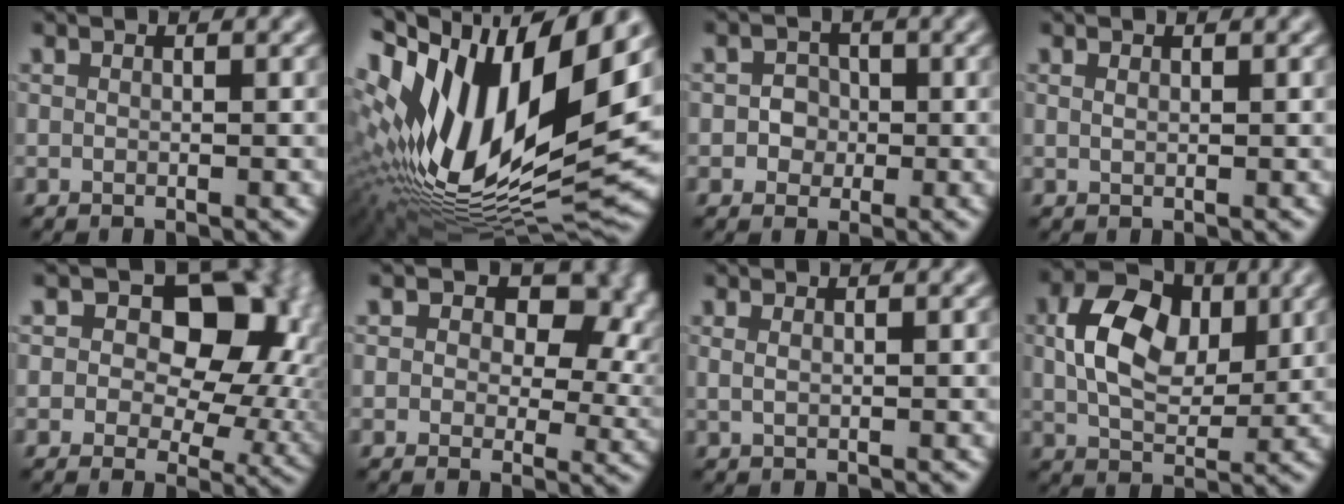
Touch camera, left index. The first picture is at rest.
{"total": 18.7, "force": [3.0, 8.4, 16.4], "torque": [-0.321, 0.005, 0.049]}
{"total": 1.9, "force": [-0.3, 1.8, 0.7], "torque": [0.007, 0.001, -0.013]}
{"total": 0.5, "force": [0.3, 0.2, 0.3], "torque": [-0.007, 0.000, 0.007]}
{"total": 11.8, "force": [2.8, 7.8, 8.3], "torque": [-0.085, -0.001, 0.031]}
{"total": 10.3, "force": [3.0, 6.9, 7.1], "torque": [-0.065, 0.008, 0.034]}
{"total": 0.9, "force": [0.4, 0.3, 0.7], "torque": [-0.012, 0.001, 0.006]}
{"total": 8.6, "force": [1.9, 5.6, 6.1], "torque": [-0.112, 0.008, 0.030]}